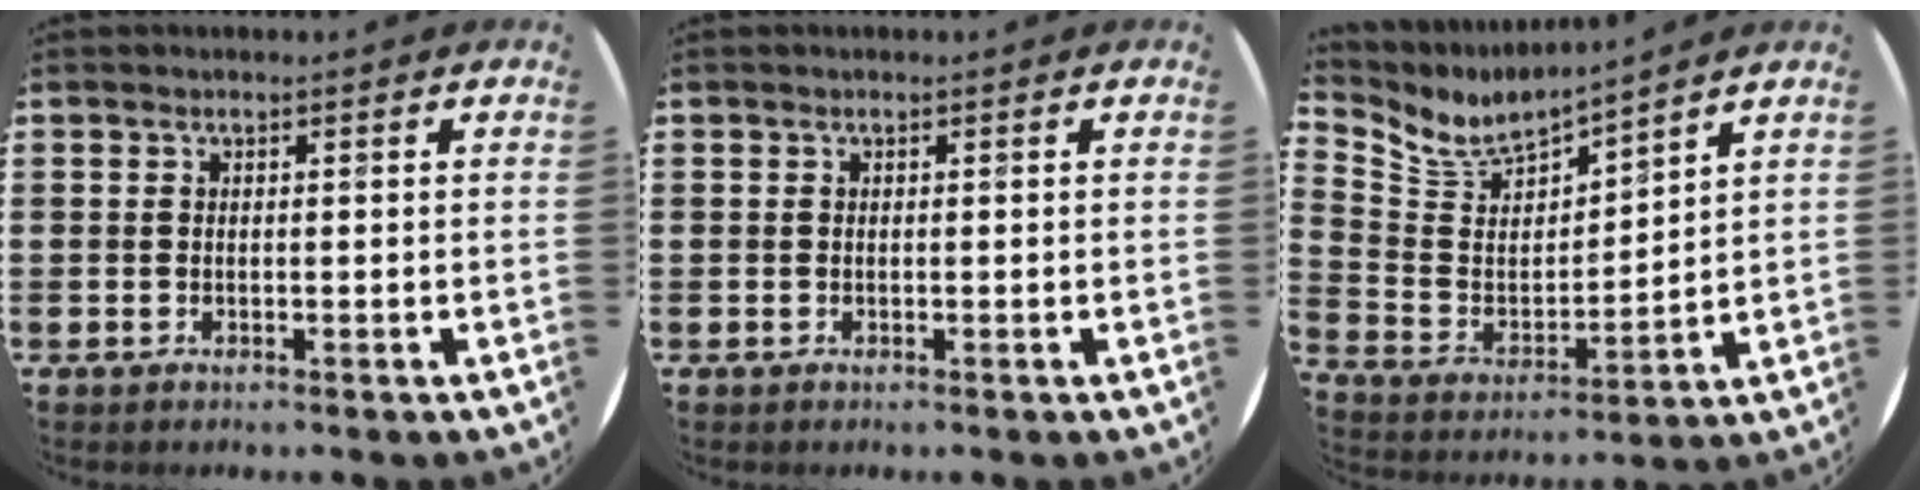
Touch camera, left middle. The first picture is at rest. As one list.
[{"total": 0.0}, {"total": 6.7, "force": [6.1, 2.3, 1.6], "torque": [-0.066, -0.041, 0.107]}]